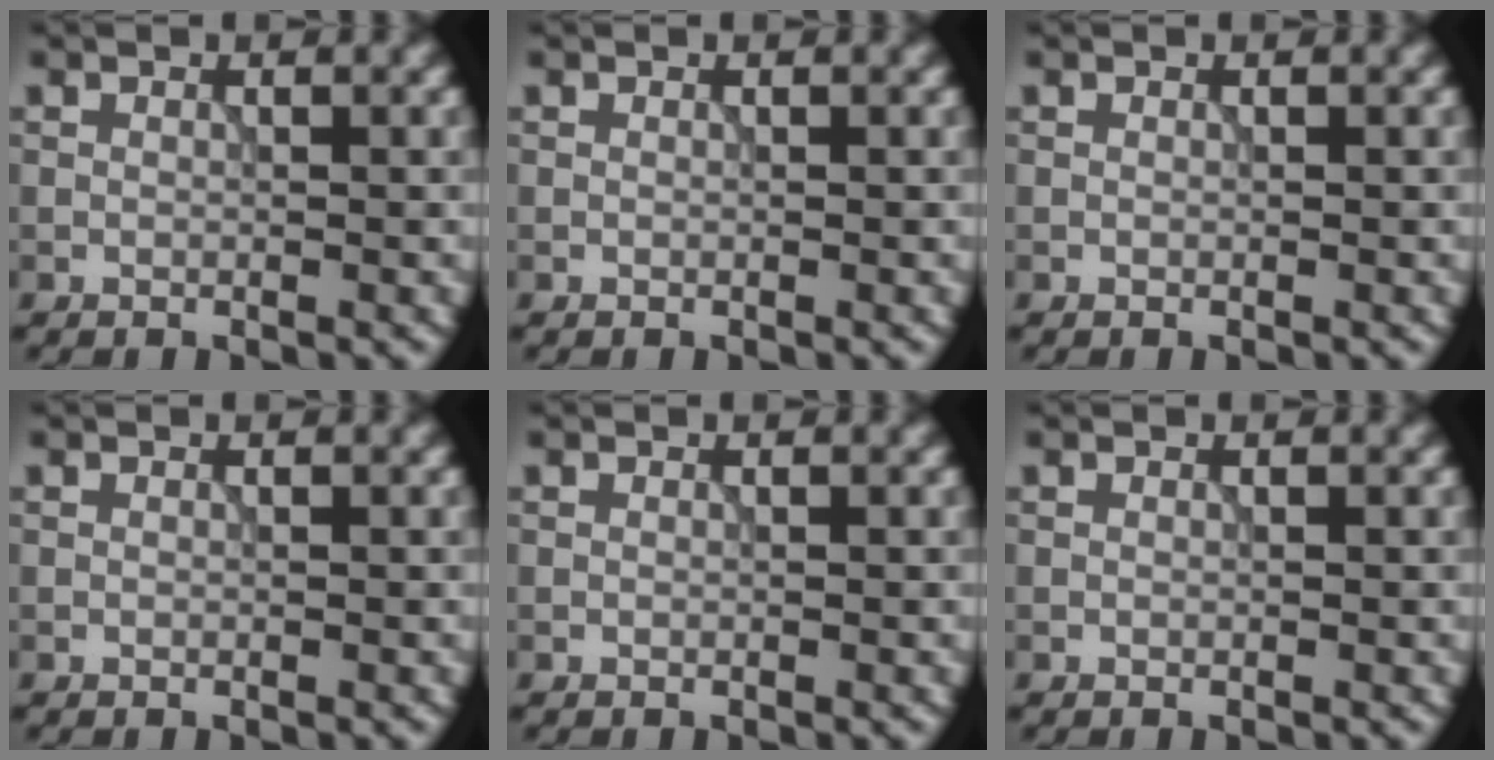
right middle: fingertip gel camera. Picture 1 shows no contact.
{"total": 0.0}
{"total": 0.0}
{"total": 0.0}
{"total": 0.0}
{"total": 0.0}